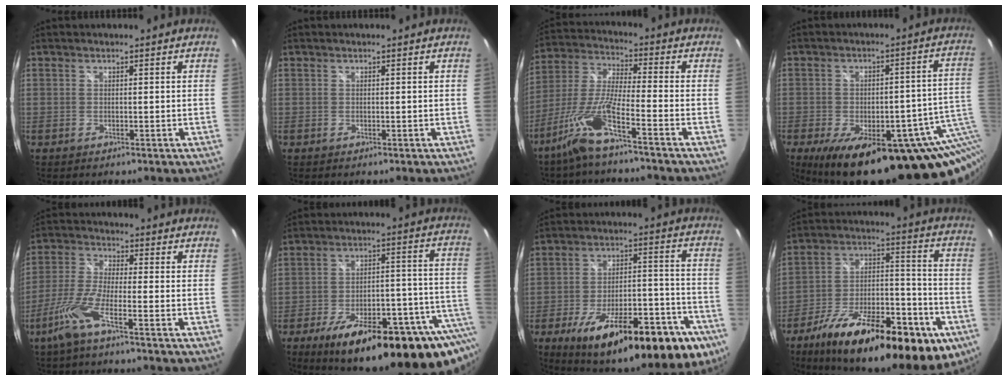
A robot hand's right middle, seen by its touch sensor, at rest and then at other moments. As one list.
[{"total": 0.0}, {"total": 10.1, "force": [-6.5, 0.1, 7.8], "torque": [-0.166, -0.002, -0.127]}, {"total": 25.9, "force": [-11.2, 11.0, 20.6], "torque": [-0.297, -0.027, -0.130]}, {"total": 7.7, "force": [-4.6, 0.6, 6.1], "torque": [-0.140, -0.006, -0.092]}, {"total": 28.7, "force": [-17.7, 8.5, 20.9], "torque": [-0.289, -0.023, -0.237]}, {"total": 28.4, "force": [-16.3, 9.4, 21.3], "torque": [-0.307, -0.016, -0.220]}, {"total": 29.8, "force": [-16.7, 11.4, 21.9], "torque": [-0.330, -0.012, -0.246]}]